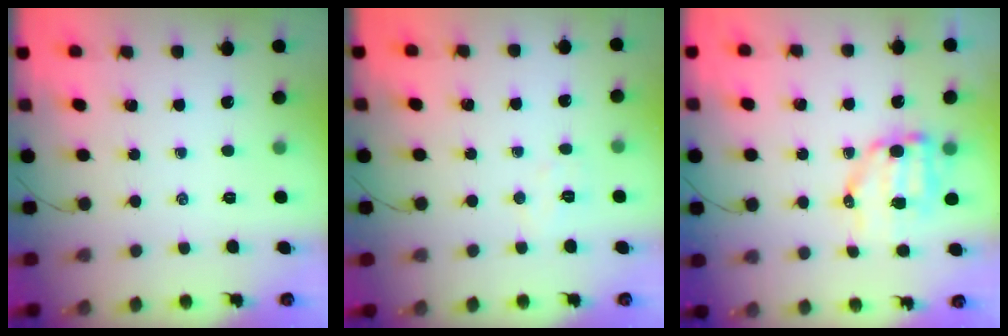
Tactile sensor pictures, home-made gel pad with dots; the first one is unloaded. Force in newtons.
{"total": 4.0, "press": 3.9, "slide": 0.9}
{"total": 9.2, "press": 9.0, "slide": 1.6}